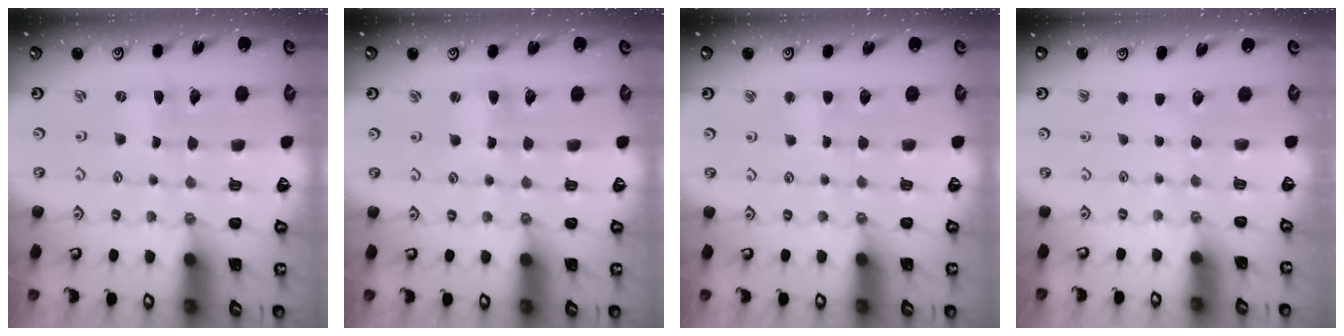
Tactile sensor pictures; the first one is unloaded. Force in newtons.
{"total": 3.0, "press": 2.9, "slide": 0.4}
{"total": 2.4, "press": 2.4, "slide": 0.3}
{"total": 0.0}